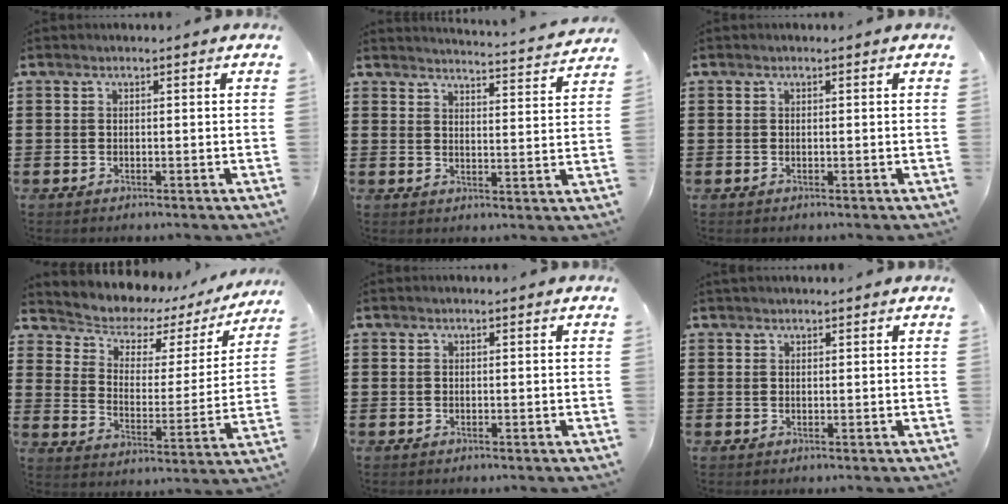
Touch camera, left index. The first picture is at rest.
{"total": 3.5, "force": [3.4, -0.5, 0.4], "torque": [-0.016, -0.032, 0.055]}
{"total": 0.0}
{"total": 5.2, "force": [4.5, 2.3, 1.2], "torque": [-0.049, -0.037, 0.071]}
{"total": 0.0}
{"total": 0.7, "force": [0.7, 0.3, 0.0], "torque": [-0.002, 0.001, 0.014]}